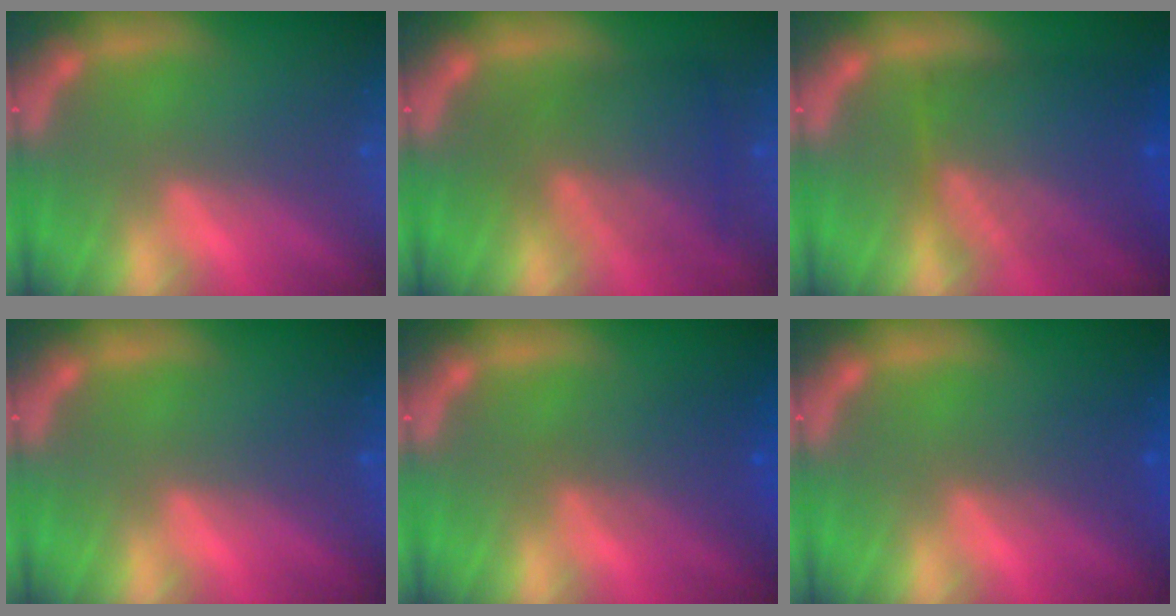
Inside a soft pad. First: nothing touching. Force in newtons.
{"total": 6.5}
{"total": 9.1}
{"total": 0.0}
{"total": 3.0}
{"total": 2.0}